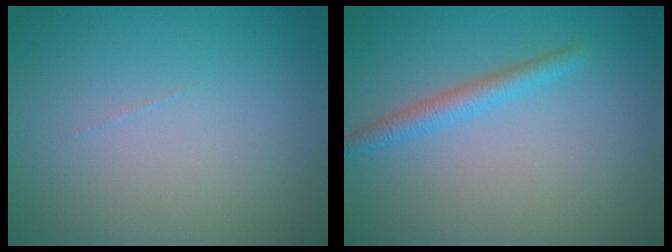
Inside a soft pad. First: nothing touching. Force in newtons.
{"total": 2.0, "press": 2.0, "slide": 0.1}